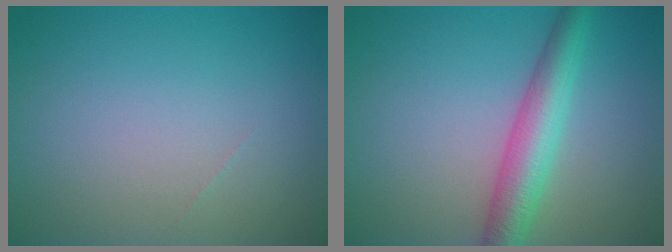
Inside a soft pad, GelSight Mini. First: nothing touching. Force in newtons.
{"total": 4.8, "press": 4.8, "slide": 0.0}